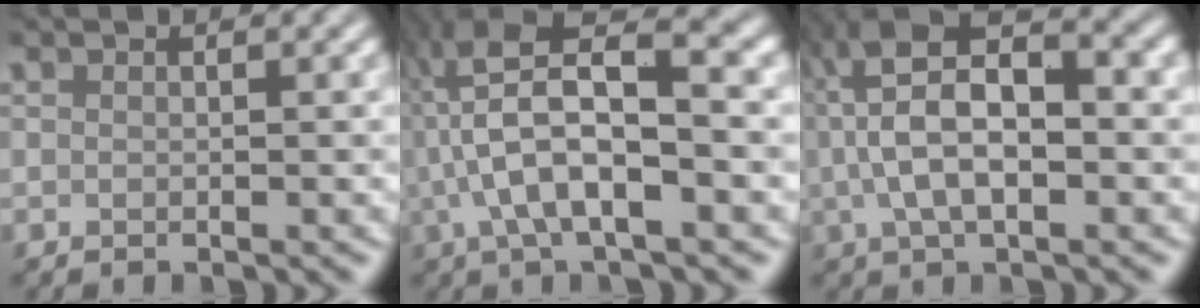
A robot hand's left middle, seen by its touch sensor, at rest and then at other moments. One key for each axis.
{"total": 10.0, "fx": 0.2, "fy": 3.3, "fz": 9.4, "tx": -0.182, "ty": 0.023, "tz": -0.002}
{"total": 9.0, "fx": 0.5, "fy": 3.8, "fz": 8.2, "tx": -0.156, "ty": 0.024, "tz": 0.002}